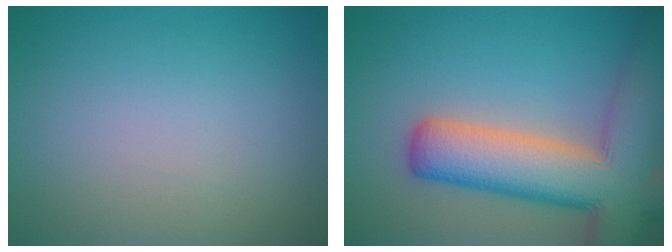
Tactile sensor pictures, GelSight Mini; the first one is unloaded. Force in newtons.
{"total": 11.5, "press": 11.5, "slide": 0.7}